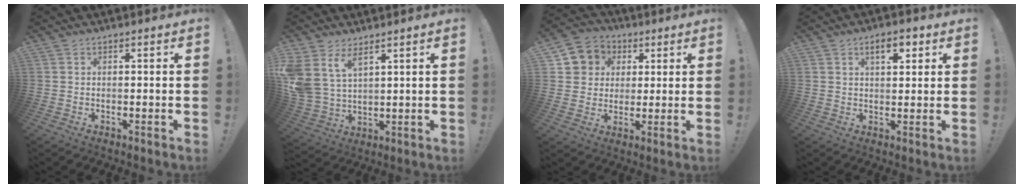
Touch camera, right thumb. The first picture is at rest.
{"total": 9.5, "force": [6.0, 5.5, 4.9], "torque": [-0.111, -0.036, 0.120]}
{"total": 8.4, "force": [1.9, 8.0, 1.8], "torque": [-0.026, -0.005, 0.043]}
{"total": 5.7, "force": [2.9, 2.5, 4.2], "torque": [-0.052, -0.005, 0.043]}